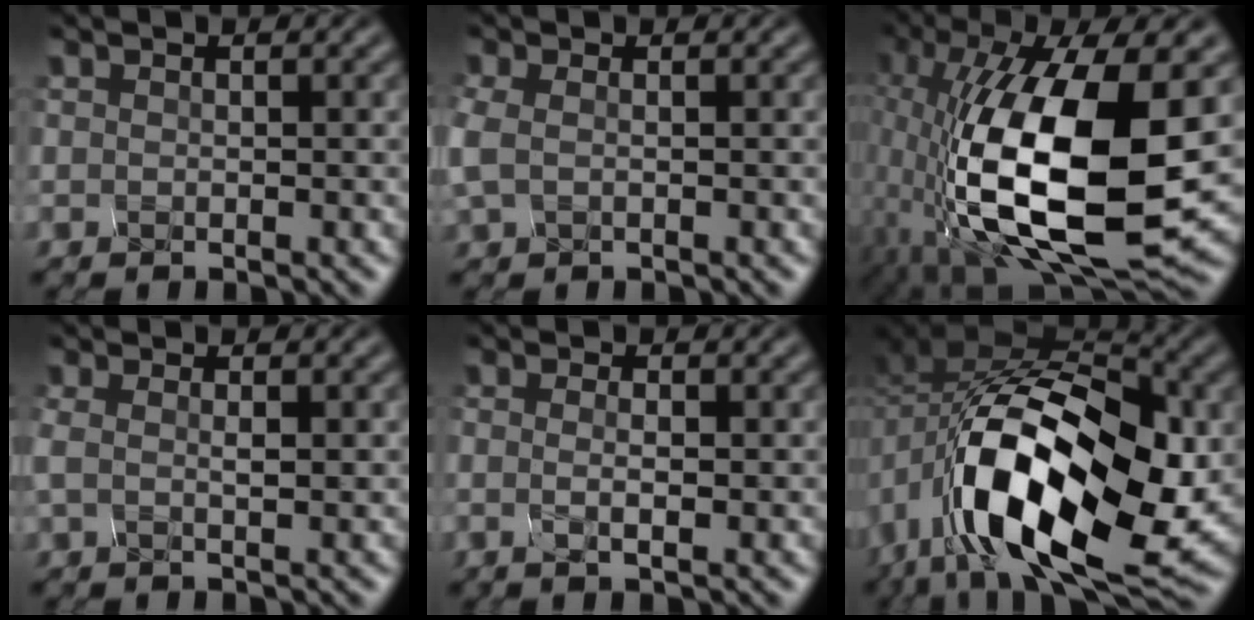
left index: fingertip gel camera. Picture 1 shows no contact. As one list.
[{"total": 0.6, "force": [0.1, 0.3, 0.5], "torque": [-0.029, 0.003, 0.007]}, {"total": 15.2, "force": [-0.9, 6.9, 13.5], "torque": [-0.278, -0.010, -0.010]}, {"total": 1.0, "force": [0.2, 0.0, 1.0], "torque": [-0.026, -0.001, 0.010]}, {"total": 1.4, "force": [-0.2, 0.3, 1.3], "torque": [-0.026, -0.001, 0.000]}, {"total": 16.3, "force": [-4.4, 10.4, 11.8], "torque": [-0.215, -0.018, -0.061]}]